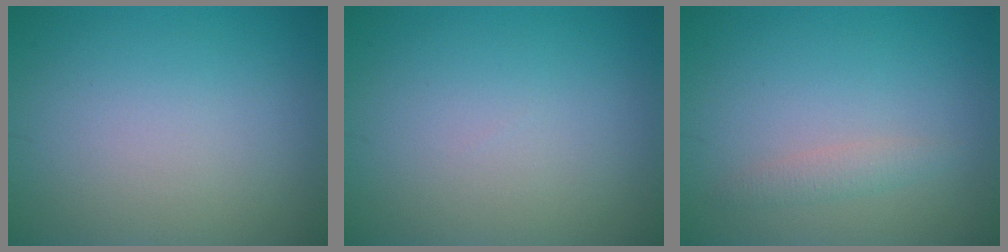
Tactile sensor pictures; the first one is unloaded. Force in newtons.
{"total": 0.0}
{"total": 1.3, "press": 1.3, "slide": 0.1}